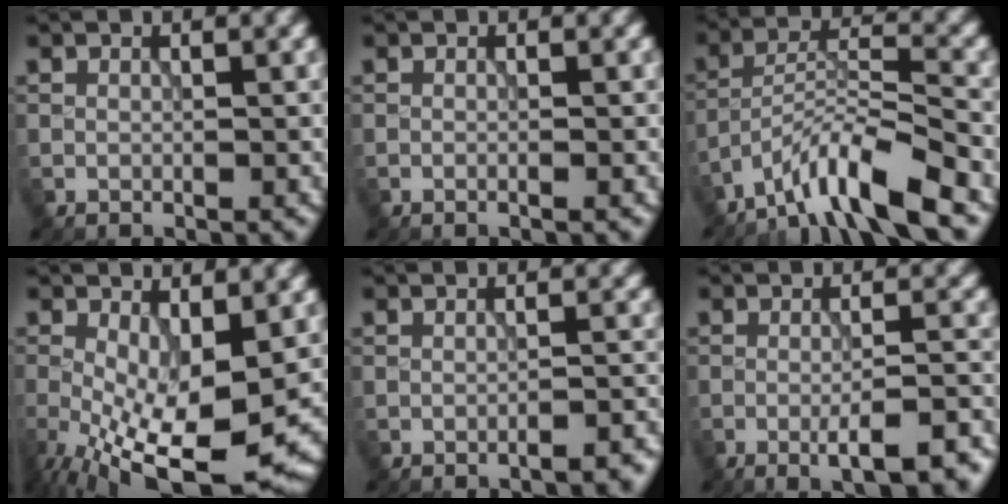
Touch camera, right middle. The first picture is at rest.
{"total": 0.7, "force": [-0.2, 0.2, 0.6], "torque": [-0.008, -0.006, -0.010]}
{"total": 7.4, "force": [-5.7, 0.9, 4.7], "torque": [-0.074, 0.007, -0.109]}
{"total": 12.3, "force": [-4.3, 4.8, 10.4], "torque": [-0.197, -0.037, -0.060]}
{"total": 2.4, "force": [-1.7, 0.6, 1.6], "torque": [-0.012, 0.006, -0.026]}
{"total": 6.0, "force": [-3.0, 1.4, 4.9], "torque": [-0.074, 0.000, -0.042]}